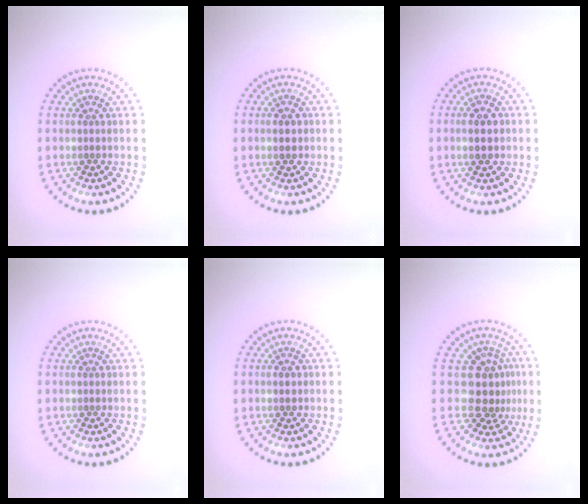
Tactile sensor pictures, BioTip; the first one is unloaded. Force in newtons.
{"total": 1.9, "press": 1.9, "slide": 0.1}
{"total": 2.2, "press": 2.2, "slide": 0.1}
{"total": 0.0}
{"total": 1.2, "press": 1.2, "slide": 0.1}
{"total": 3.3, "press": 2.5, "slide": 2.2}